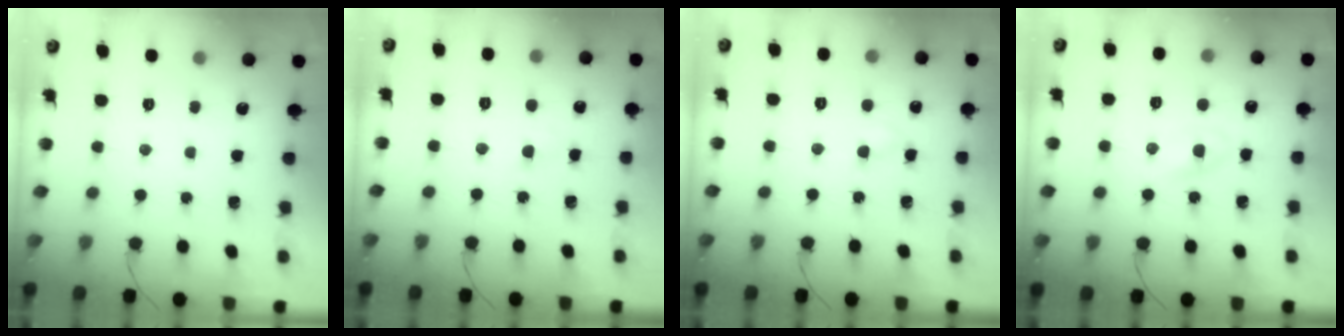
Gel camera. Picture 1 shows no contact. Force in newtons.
{"total": 1.8, "press": 1.5, "slide": 0.9}
{"total": 2.7, "press": 2.5, "slide": 1.1}
{"total": 2.2, "press": 2.0, "slide": 0.9}